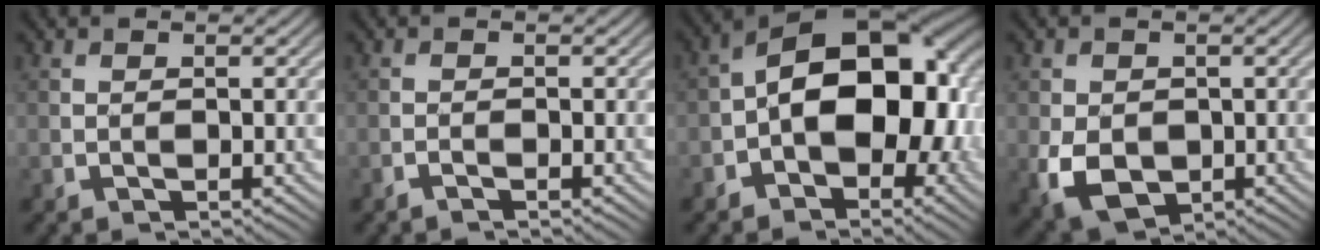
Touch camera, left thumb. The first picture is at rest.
{"total": 0.8, "force": [-0.7, 0.0, 0.4], "torque": [-0.008, 0.001, -0.016]}
{"total": 14.7, "force": [-1.4, 8.9, 11.6], "torque": [-0.156, 0.020, -0.035]}
{"total": 5.9, "force": [-1.3, 4.5, 3.7], "torque": [-0.084, -0.014, -0.025]}